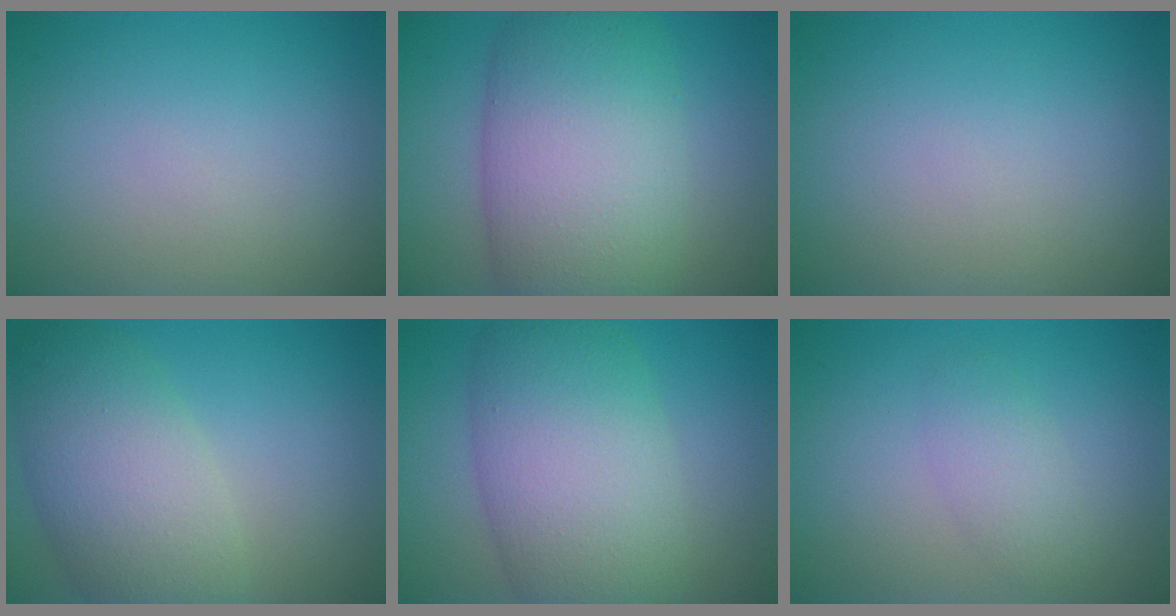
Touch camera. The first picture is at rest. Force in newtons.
{"total": 12.0, "press": 12.0, "slide": 0.6}
{"total": 0.0}
{"total": 7.3, "press": 7.3, "slide": 0.3}
{"total": 10.0, "press": 9.9, "slide": 0.7}
{"total": 2.1, "press": 2.1, "slide": 0.0}